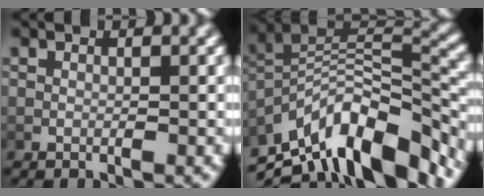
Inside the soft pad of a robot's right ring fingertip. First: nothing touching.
{"total": 13.6, "force": [-3.0, 8.7, 10.0], "torque": [-0.159, -0.014, -0.041]}